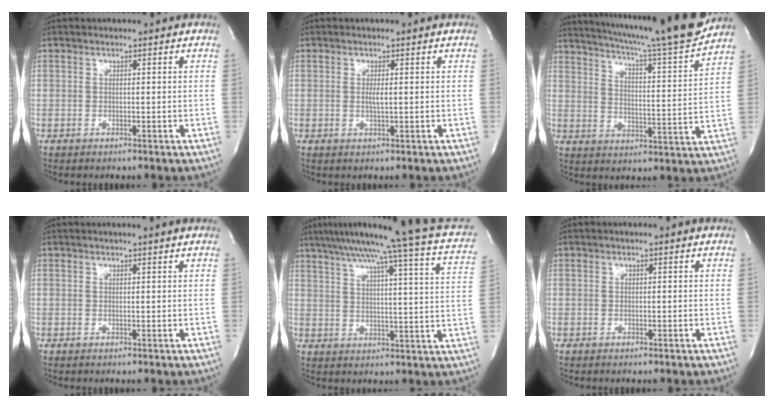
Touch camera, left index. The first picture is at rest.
{"total": 1.2, "force": [-0.2, 0.1, 1.2], "torque": [-0.028, -0.006, -0.004]}
{"total": 19.9, "force": [17.7, -0.7, 9.0], "torque": [-0.148, -0.045, 0.243]}
{"total": 0.6, "force": [0.5, -0.3, 0.2], "torque": [-0.009, -0.007, 0.011]}
{"total": 23.1, "force": [17.9, -0.9, 14.5], "torque": [-0.232, -0.012, 0.223]}
{"total": 0.0}